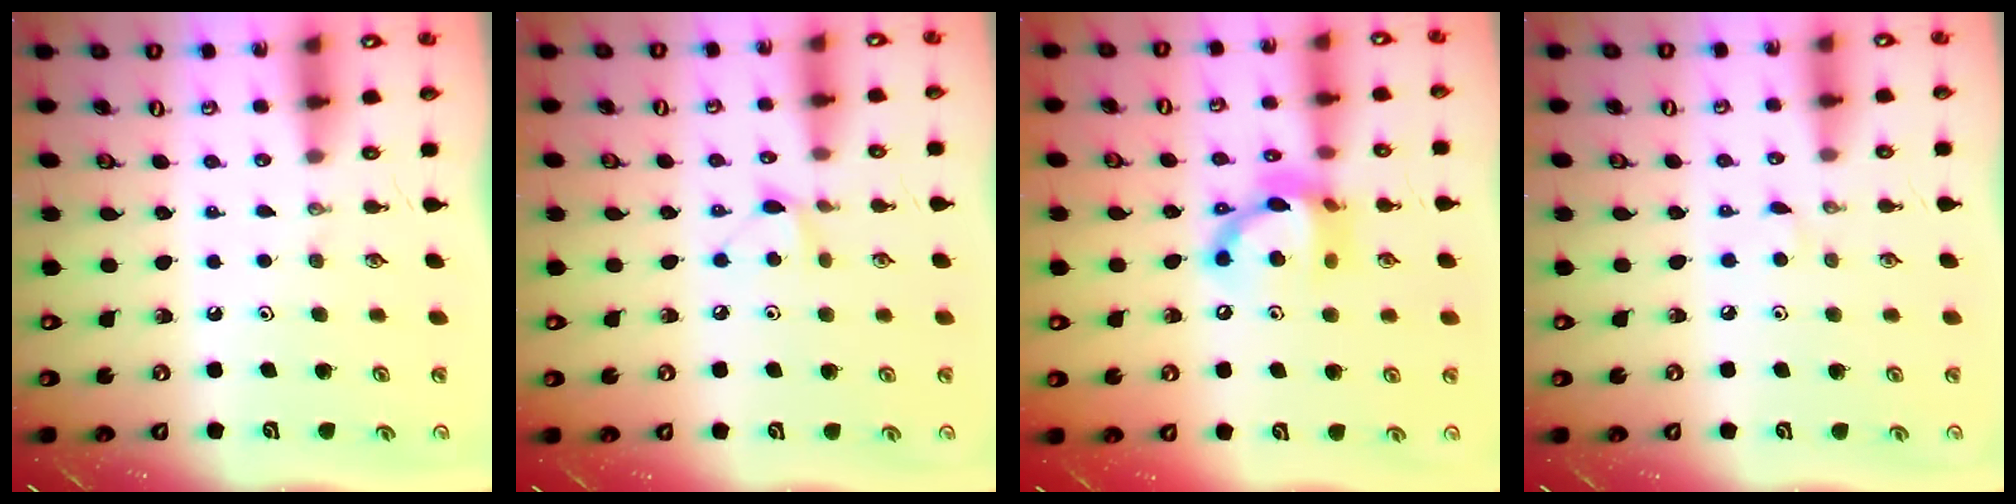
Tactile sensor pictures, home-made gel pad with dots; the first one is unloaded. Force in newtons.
{"total": 6.4, "press": 6.4, "slide": 0.4}
{"total": 14.0, "press": 14.0, "slide": 1.2}
{"total": 2.7, "press": 2.7, "slide": 0.4}